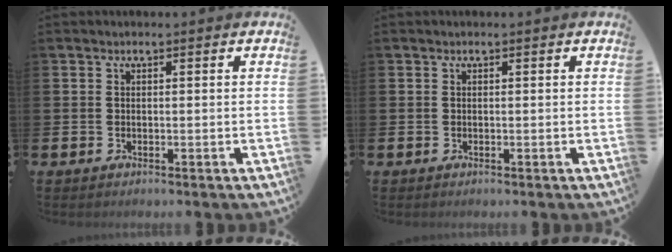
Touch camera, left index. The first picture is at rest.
{"total": 0.0}